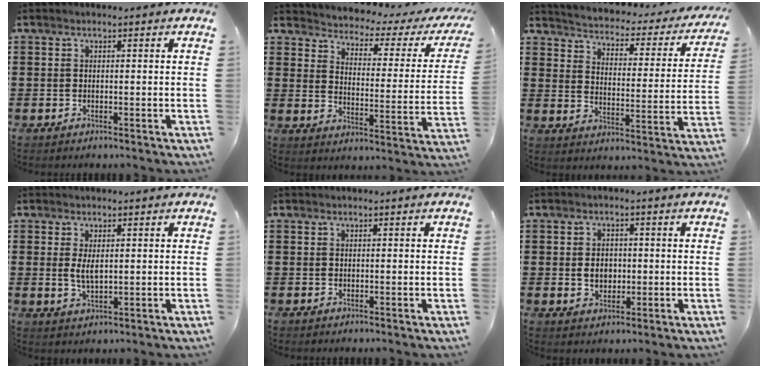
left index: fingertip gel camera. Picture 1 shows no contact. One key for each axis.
{"total": 2.4, "fx": 2.2, "fy": 0.7, "fz": 0.7, "tx": -0.026, "ty": -0.028, "tz": 0.025}
{"total": 2.0, "fx": 1.9, "fy": 0.2, "fz": 0.3, "tx": -0.025, "ty": -0.028, "tz": 0.020}
{"total": 3.3, "fx": 0.5, "fy": 1.4, "fz": 3.0, "tx": -0.067, "ty": 0.000, "tz": 0.005}
{"total": 0.0}
{"total": 3.5, "fx": -0.1, "fy": 2.6, "fz": 2.3, "tx": -0.043, "ty": 0.003, "tz": -0.006}